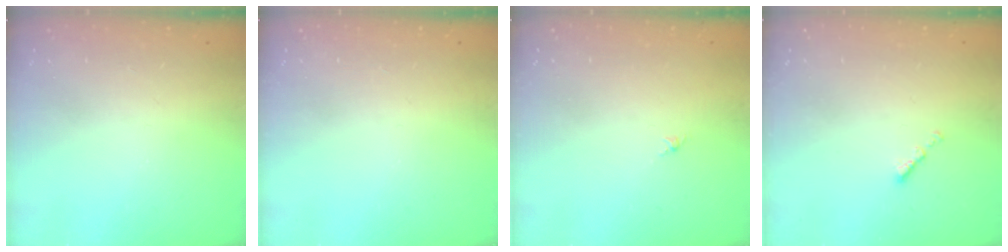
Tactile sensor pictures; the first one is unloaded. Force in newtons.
{"total": 0.0}
{"total": 0.0}
{"total": 0.0}